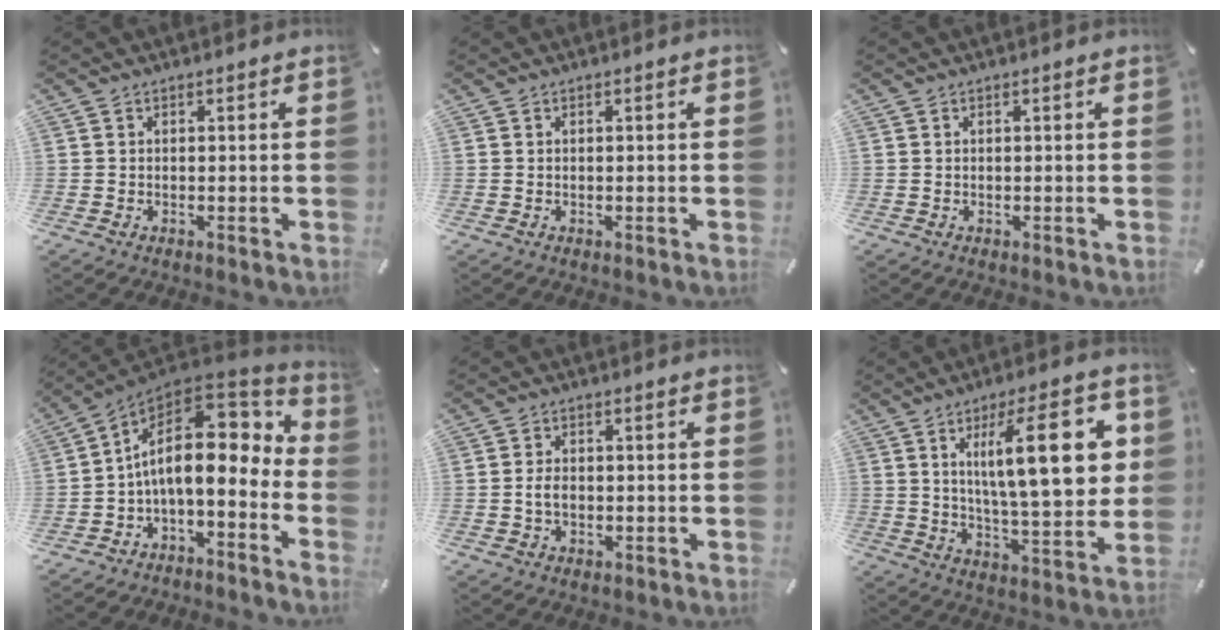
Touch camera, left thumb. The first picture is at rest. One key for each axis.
{"total": 0.0}
{"total": 0.0}
{"total": 16.5, "fx": 1.9, "fy": 9.0, "fz": 13.8, "tx": -0.243, "ty": -0.026, "tz": 0.032}
{"total": 3.5, "fx": -0.3, "fy": 2.5, "fz": 2.4, "tx": -0.053, "ty": 0.002, "tz": -0.007}
{"total": 23.2, "fx": 6.3, "fy": 7.8, "fz": 21.0, "tx": -0.328, "ty": -0.011, "tz": 0.081}